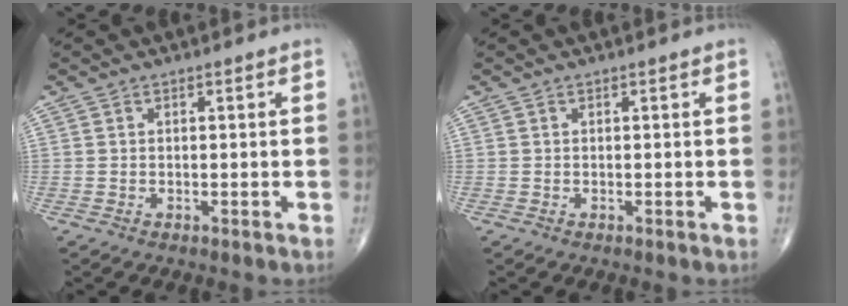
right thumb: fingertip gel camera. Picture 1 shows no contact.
{"total": 0.0}